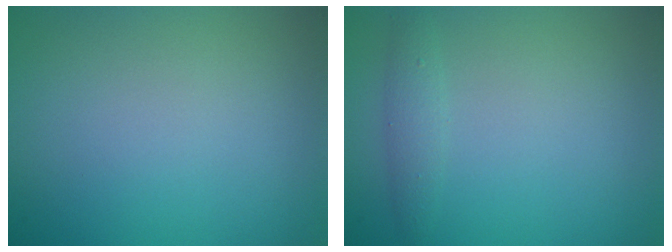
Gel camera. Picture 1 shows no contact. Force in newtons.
{"total": 1.4, "press": 1.4, "slide": 0.1}